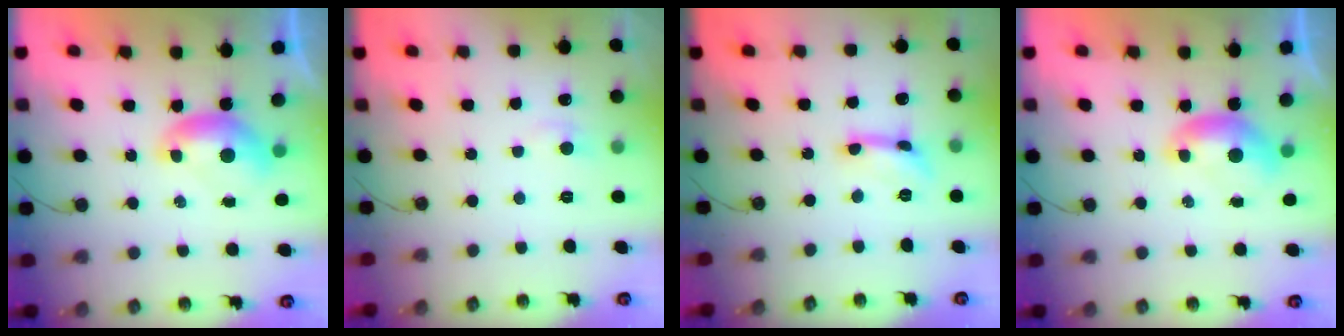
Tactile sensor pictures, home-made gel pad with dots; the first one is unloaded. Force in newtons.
{"total": 0.8, "press": 0.4, "slide": 0.7}
{"total": 1.3, "press": 1.3, "slide": 0.2}
{"total": 0.0}